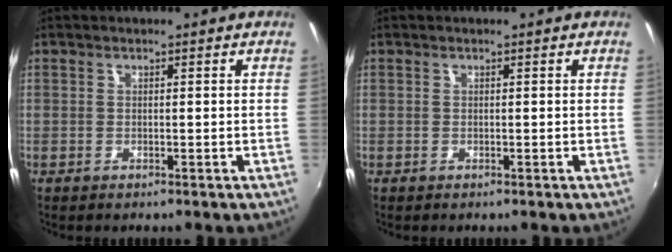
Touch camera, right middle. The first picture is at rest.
{"total": 0.0}